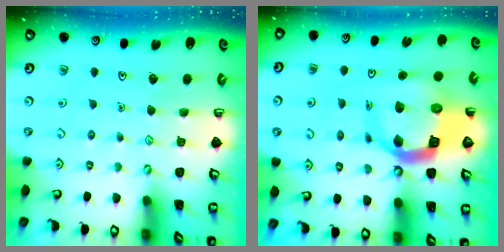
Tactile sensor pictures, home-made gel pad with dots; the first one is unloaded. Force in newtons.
{"total": 11.9, "press": 11.8, "slide": 1.4}